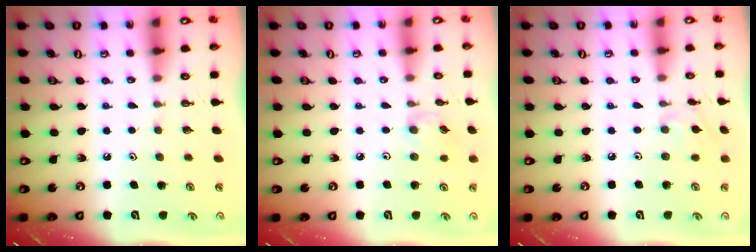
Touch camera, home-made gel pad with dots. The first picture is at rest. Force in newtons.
{"total": 4.1, "press": 4.1, "slide": 0.7}
{"total": 4.5, "press": 4.4, "slide": 0.6}